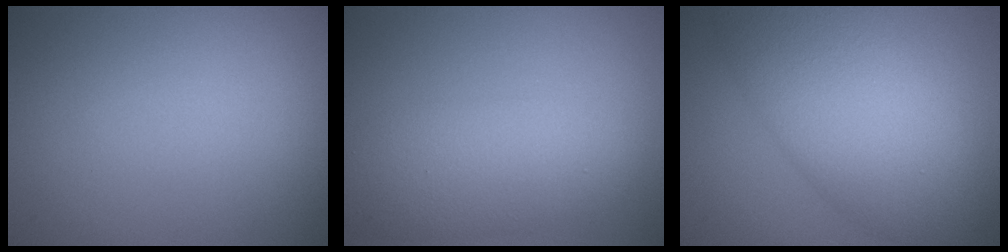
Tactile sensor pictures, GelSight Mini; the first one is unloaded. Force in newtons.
{"total": 5.2, "press": 5.2, "slide": 0.2}
{"total": 9.8, "press": 9.8, "slide": 0.3}